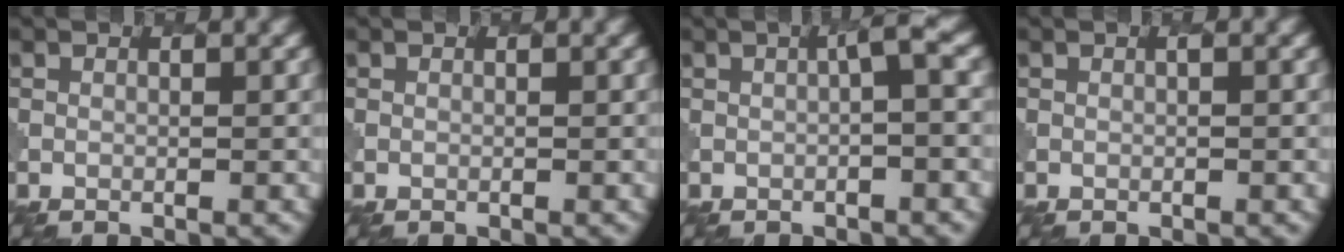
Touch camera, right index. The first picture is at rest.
{"total": 0.0}
{"total": 2.4, "force": [-0.2, 0.3, 2.4], "torque": [-0.029, 0.014, -0.007]}
{"total": 0.0}